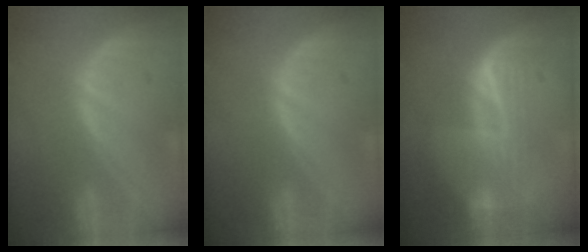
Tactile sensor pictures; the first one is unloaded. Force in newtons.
{"total": 0.0}
{"total": 6.5, "press": 6.2, "slide": 1.9}